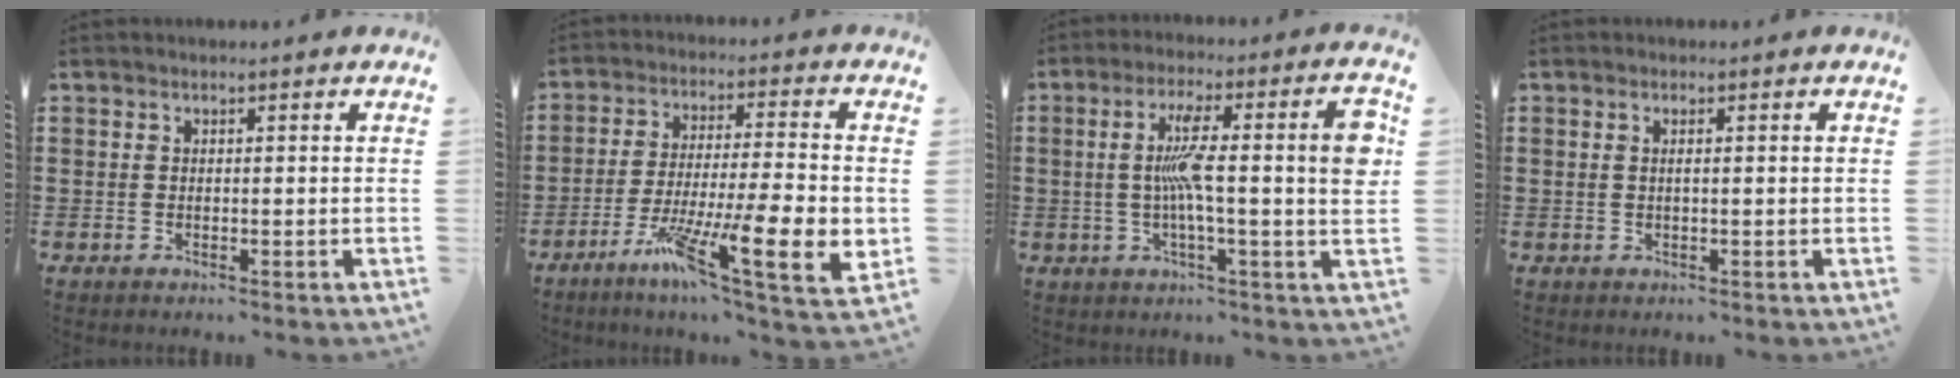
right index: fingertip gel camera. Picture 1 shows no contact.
{"total": 13.7, "force": [-4.4, 2.1, 12.8], "torque": [-0.221, -0.008, -0.068]}
{"total": 11.6, "force": [1.0, 1.7, 11.5], "torque": [-0.193, 0.001, 0.008]}
{"total": 1.0, "force": [0.2, 0.0, 1.0], "torque": [-0.020, -0.002, 0.002]}